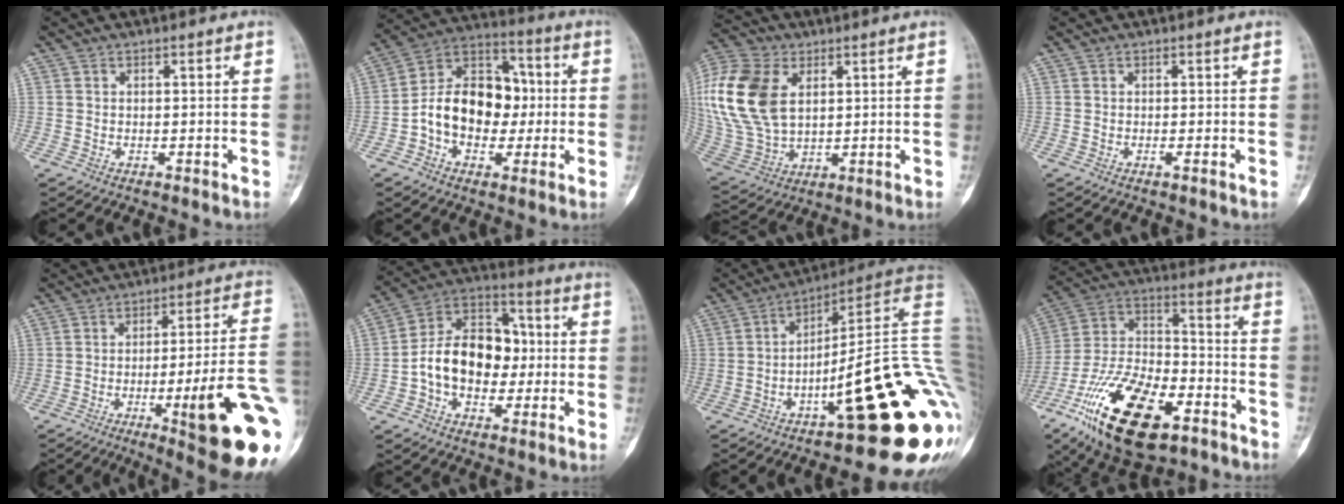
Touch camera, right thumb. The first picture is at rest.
{"total": 16.1, "force": [-1.3, 11.6, 11.0], "torque": [-0.139, 0.045, -0.029]}
{"total": 21.8, "force": [5.4, 14.3, 15.6], "torque": [-0.351, -0.008, 0.107]}
{"total": 0.0}
{"total": 22.0, "force": [-6.7, 2.8, 20.8], "torque": [-0.231, 0.011, -0.090]}
{"total": 15.6, "force": [-1.4, 11.2, 10.8], "torque": [-0.144, 0.046, -0.031]}
{"total": 25.4, "force": [-6.6, 4.6, 24.1], "torque": [-0.238, 0.052, -0.089]}
{"total": 26.1, "force": [-13.7, 12.1, 18.6], "torque": [-0.382, 0.047, -0.243]}